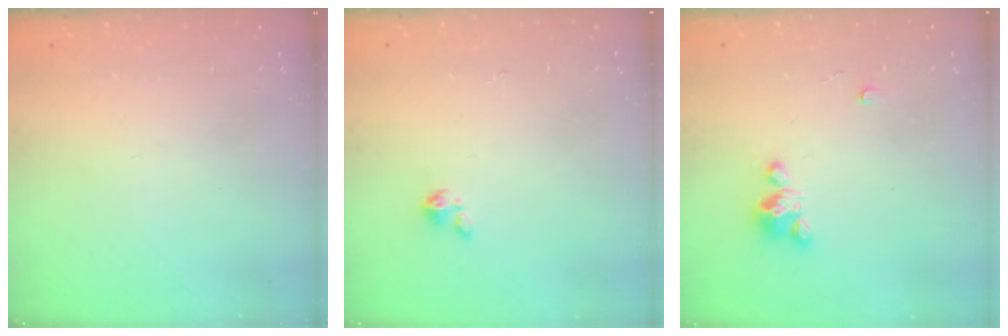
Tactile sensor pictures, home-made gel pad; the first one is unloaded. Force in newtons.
{"total": 2.1, "press": 2.1, "slide": 0.3}
{"total": 3.6, "press": 3.6, "slide": 0.2}